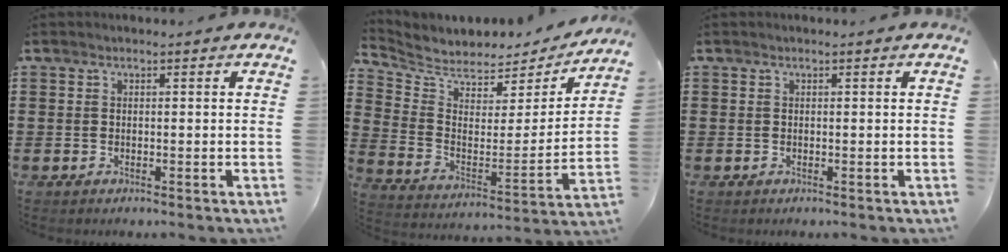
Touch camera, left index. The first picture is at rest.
{"total": 5.0, "force": [4.6, 1.7, 0.5], "torque": [-0.043, -0.043, 0.078]}
{"total": 0.0}